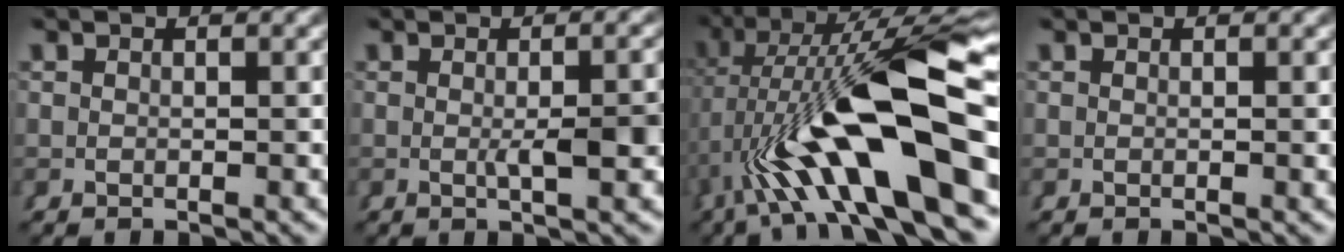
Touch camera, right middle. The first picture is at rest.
{"total": 3.4, "force": [-0.7, 0.4, 3.3], "torque": [-0.052, -0.006, -0.007]}
{"total": 13.4, "force": [-0.5, 4.3, 12.6], "torque": [-0.232, 0.001, 0.001]}
{"total": 0.0}